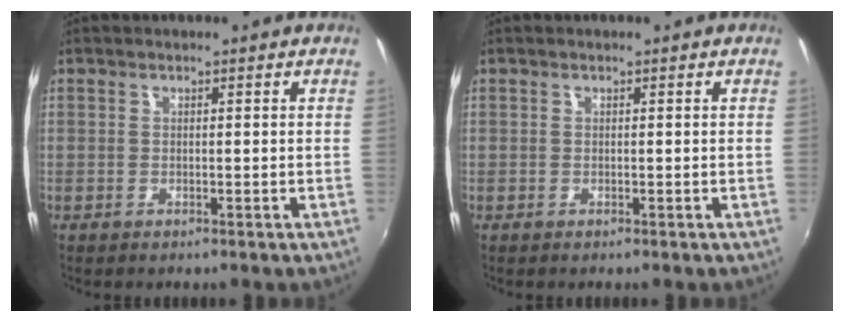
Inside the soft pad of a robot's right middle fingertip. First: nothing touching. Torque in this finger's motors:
{"motor_torque": [-0.02, -0.24, 0.02, 0.00]}